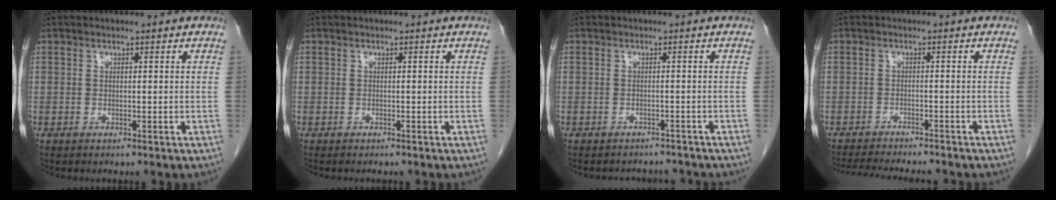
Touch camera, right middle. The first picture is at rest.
{"total": 1.0, "force": [-0.9, 0.3, 0.4], "torque": [-0.009, -0.002, -0.011]}
{"total": 4.0, "force": [-3.7, 1.5, -0.1], "torque": [0.003, 0.005, -0.045]}
{"total": 10.1, "force": [-9.3, 1.1, 3.8], "torque": [-0.057, -0.011, -0.130]}